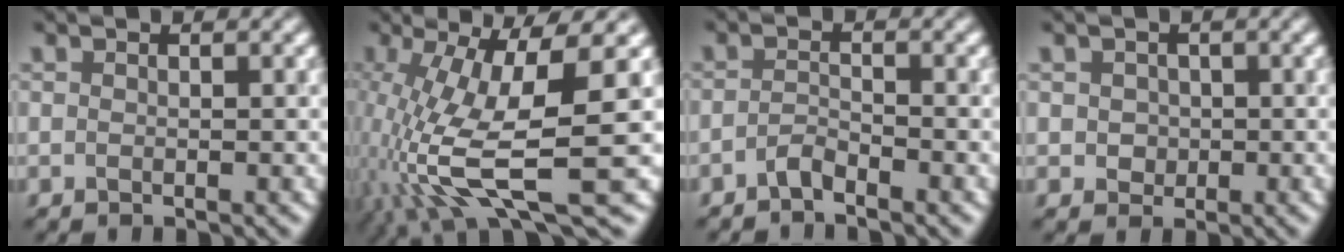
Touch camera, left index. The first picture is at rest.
{"total": 12.0, "force": [-2.3, 3.6, 11.2], "torque": [-0.228, -0.011, -0.031]}
{"total": 1.3, "force": [-1.2, 0.1, 0.5], "torque": [-0.010, 0.009, -0.028]}
{"total": 1.4, "force": [0.2, 1.4, 0.3], "torque": [0.009, 0.002, -0.001]}